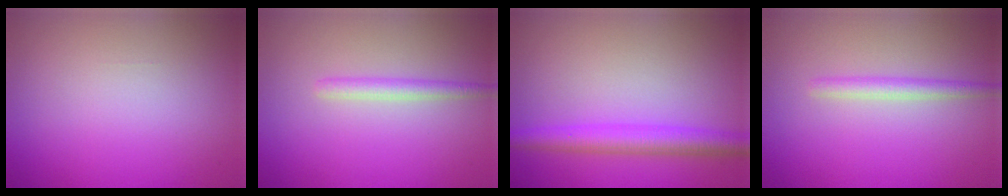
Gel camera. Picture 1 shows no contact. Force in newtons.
{"total": 1.6, "press": 1.6, "slide": 0.1}
{"total": 4.0, "press": 4.0, "slide": 0.2}
{"total": 1.7, "press": 1.7, "slide": 0.1}